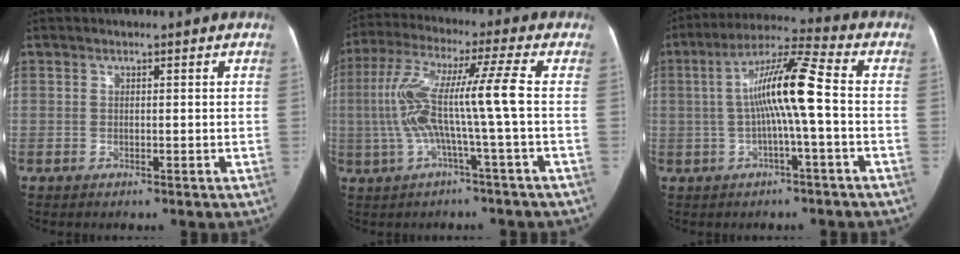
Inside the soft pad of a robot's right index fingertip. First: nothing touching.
{"total": 11.6, "force": [-1.1, -1.1, 11.5], "torque": [-0.235, 0.026, -0.023]}
{"total": 10.4, "force": [-0.6, -0.3, 10.4], "torque": [-0.194, 0.022, -0.016]}